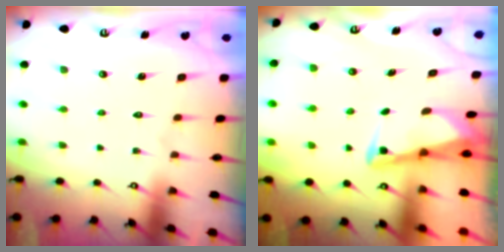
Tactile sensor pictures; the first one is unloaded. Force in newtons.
{"total": 3.0, "press": 3.0, "slide": 0.4}